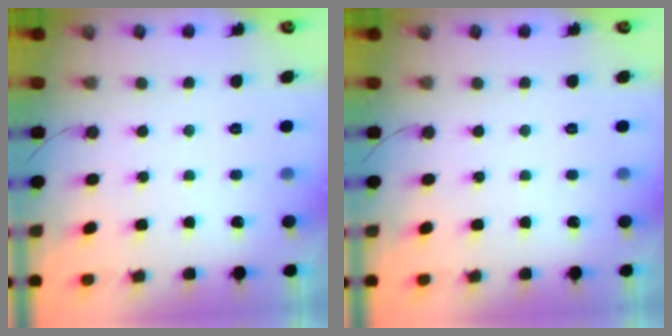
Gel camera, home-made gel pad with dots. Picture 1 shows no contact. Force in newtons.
{"total": 0.0}